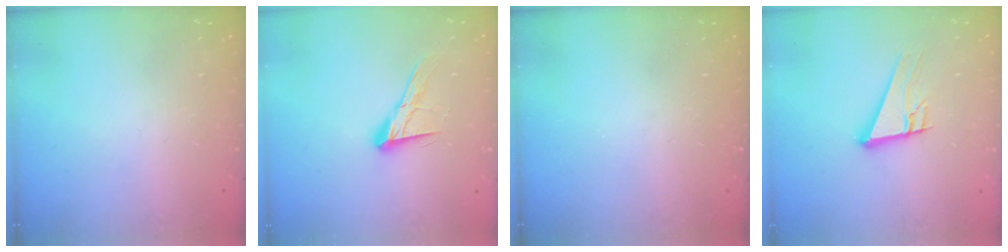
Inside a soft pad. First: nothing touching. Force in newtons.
{"total": 12.4, "press": 12.3, "slide": 1.4}
{"total": 0.0}
{"total": 11.4, "press": 11.3, "slide": 2.0}